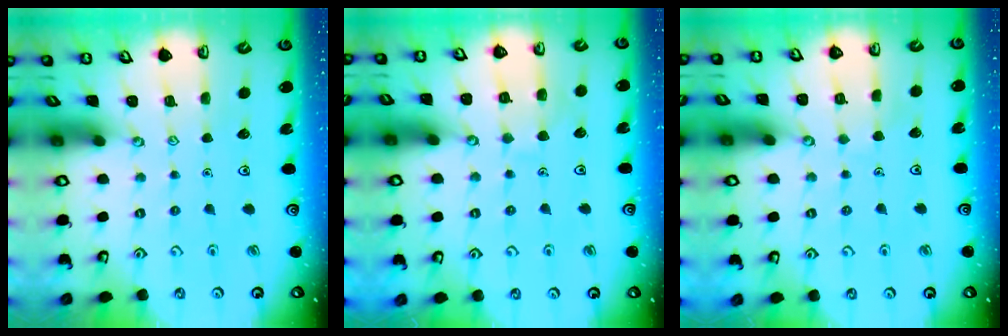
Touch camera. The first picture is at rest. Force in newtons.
{"total": 6.4, "press": 6.3, "slide": 0.7}
{"total": 2.4, "press": 2.4, "slide": 0.1}